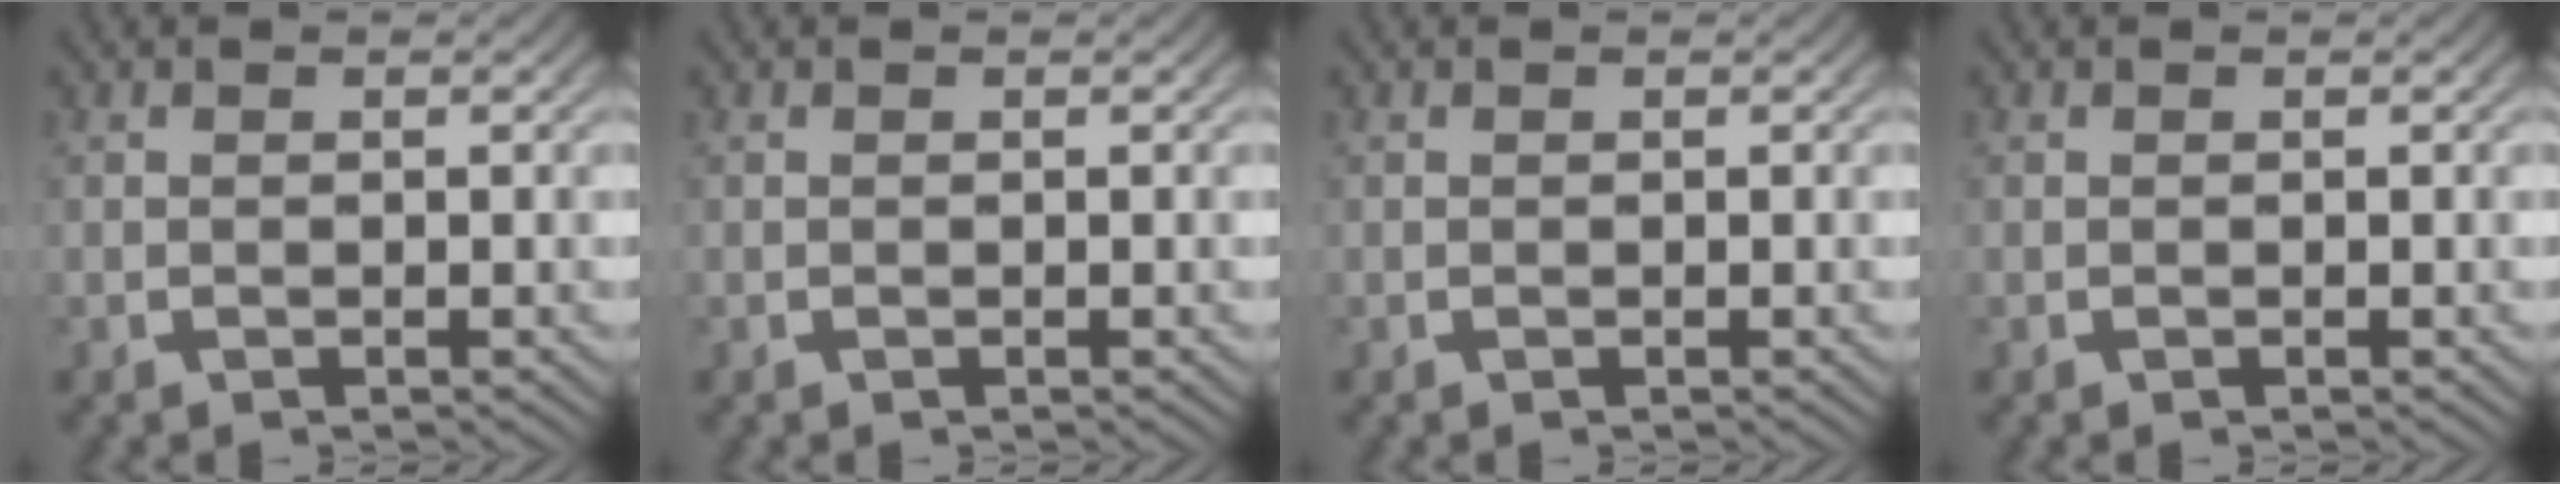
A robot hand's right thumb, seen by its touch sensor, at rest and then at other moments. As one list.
[{"total": 0.0}, {"total": 0.0}, {"total": 0.0}]